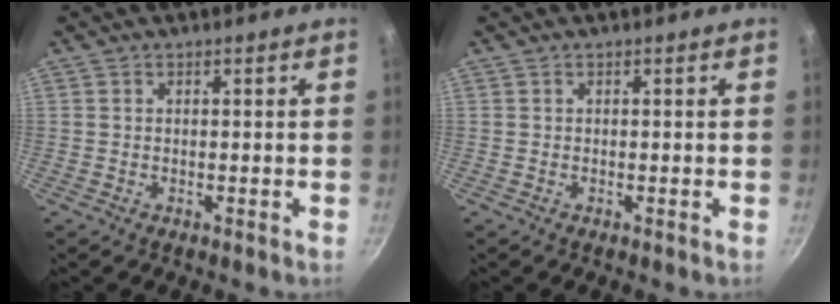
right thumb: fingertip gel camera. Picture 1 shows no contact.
{"total": 0.0}